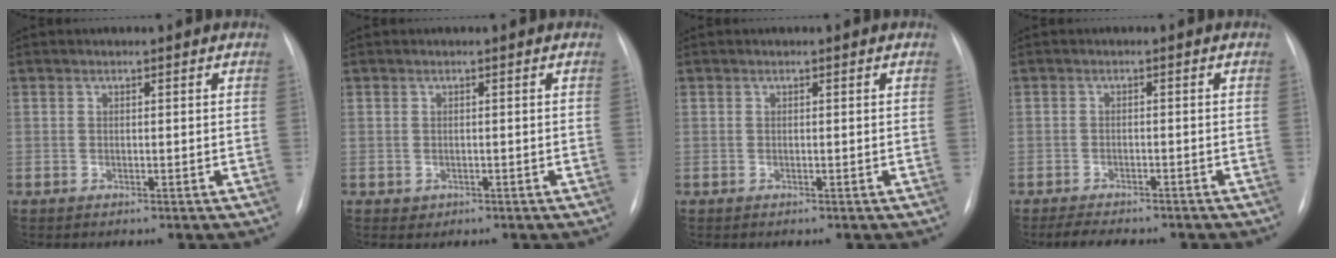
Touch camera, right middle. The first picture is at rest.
{"total": 1.3, "force": [-0.5, 1.2, 0.2], "torque": [-0.001, 0.004, 0.000]}
{"total": 0.0}
{"total": 6.1, "force": [-5.2, 1.9, 2.6], "torque": [-0.043, -0.009, -0.070]}